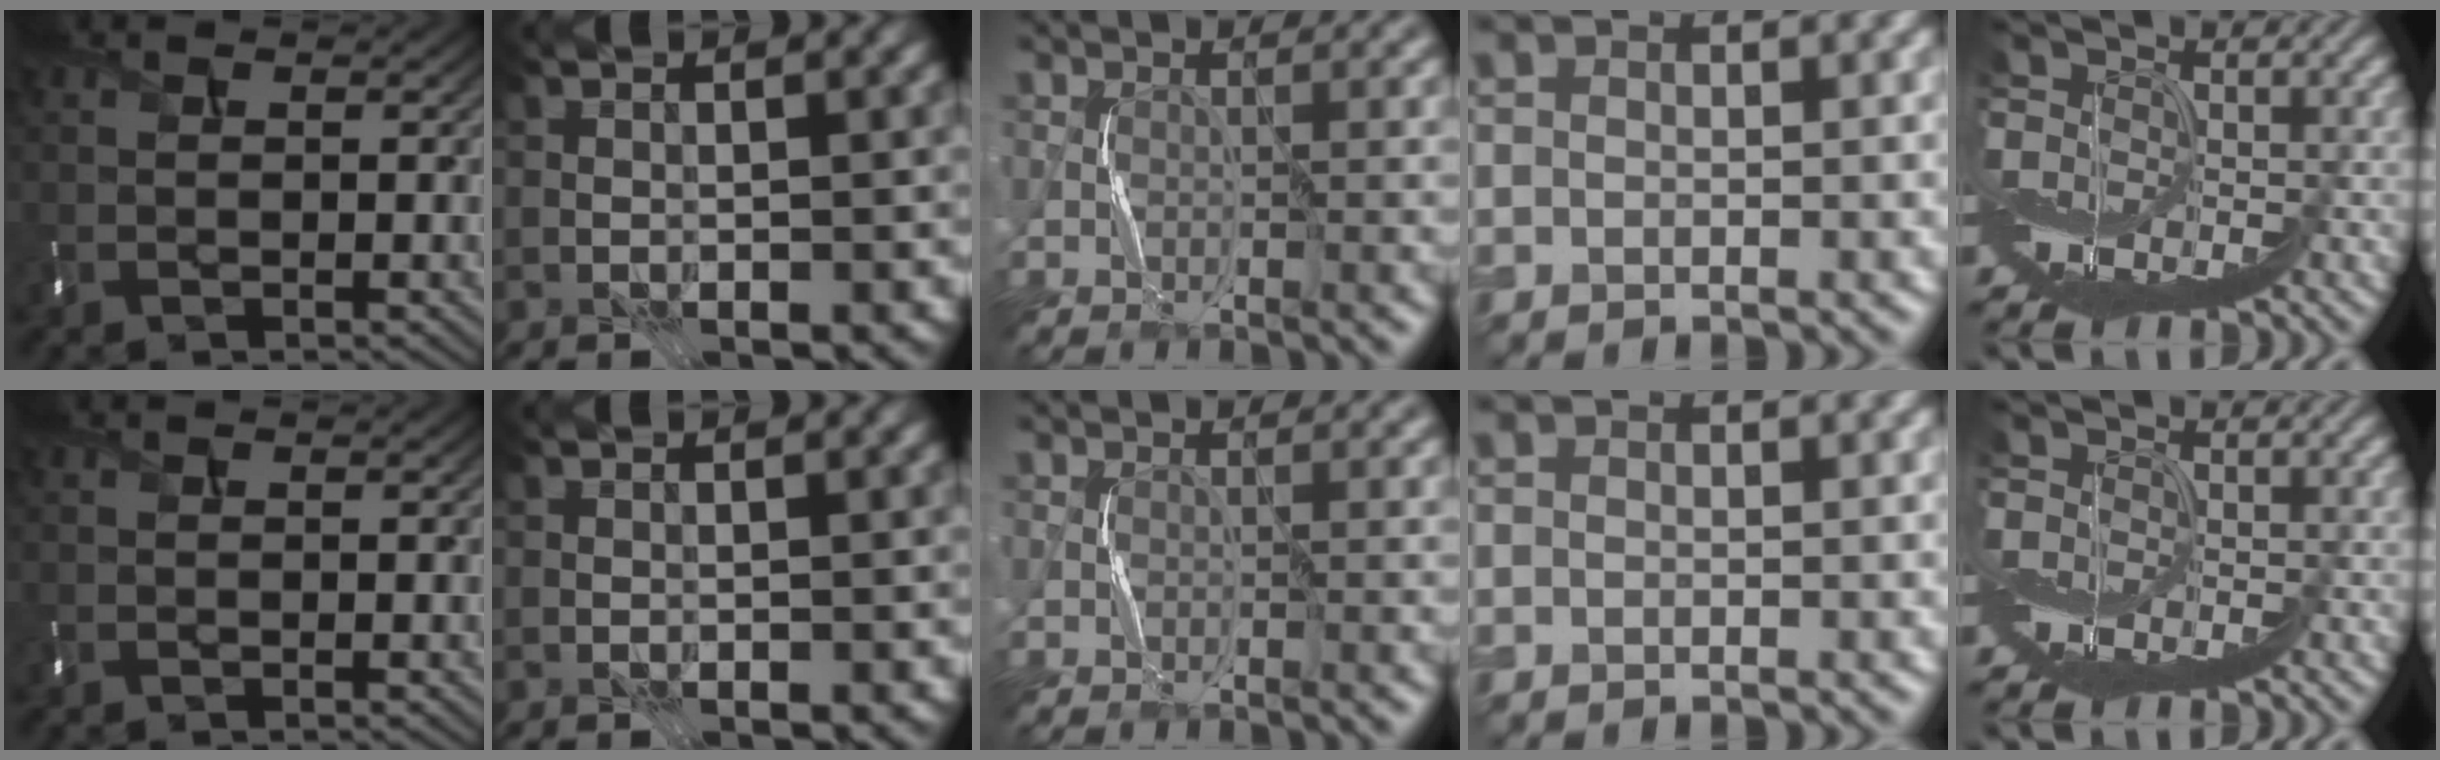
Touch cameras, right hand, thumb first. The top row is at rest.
{}